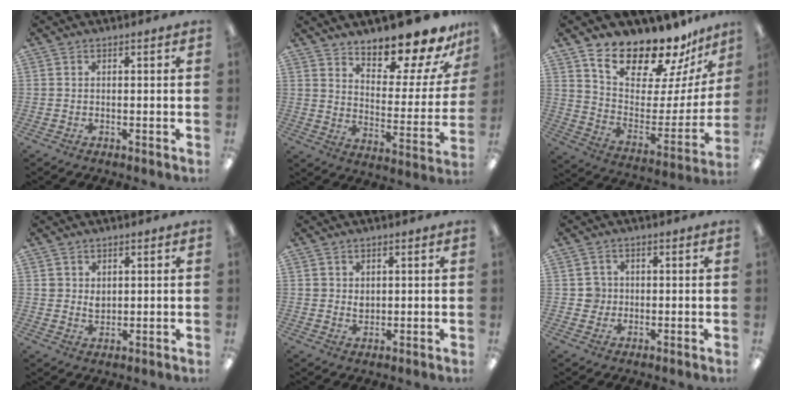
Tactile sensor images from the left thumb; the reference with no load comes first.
{"total": 14.0, "force": [12.9, 3.0, 4.6], "torque": [-0.072, -0.116, 0.217]}
{"total": 17.9, "force": [16.0, 5.8, 5.8], "torque": [-0.107, -0.134, 0.281]}
{"total": 2.8, "force": [1.5, 2.3, 0.7], "torque": [-0.003, -0.002, 0.025]}
{"total": 2.1, "force": [1.1, 1.8, 0.6], "torque": [0.002, -0.003, 0.016]}
{"total": 3.5, "force": [0.3, 3.4, 0.4], "torque": [0.001, 0.000, 0.000]}